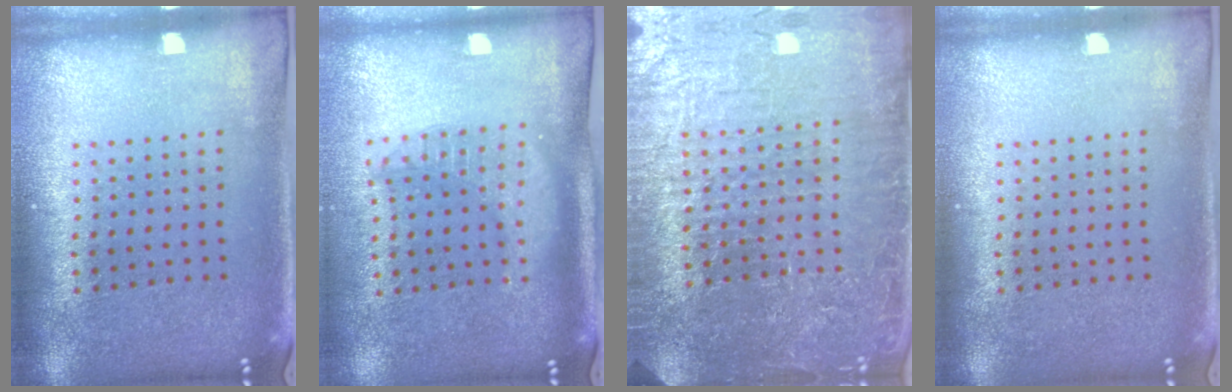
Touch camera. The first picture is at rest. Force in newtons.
{"total": 1.8, "press": 1.5, "slide": 1.0}
{"total": 5.1, "press": 4.6, "slide": 2.0}
{"total": 0.0}